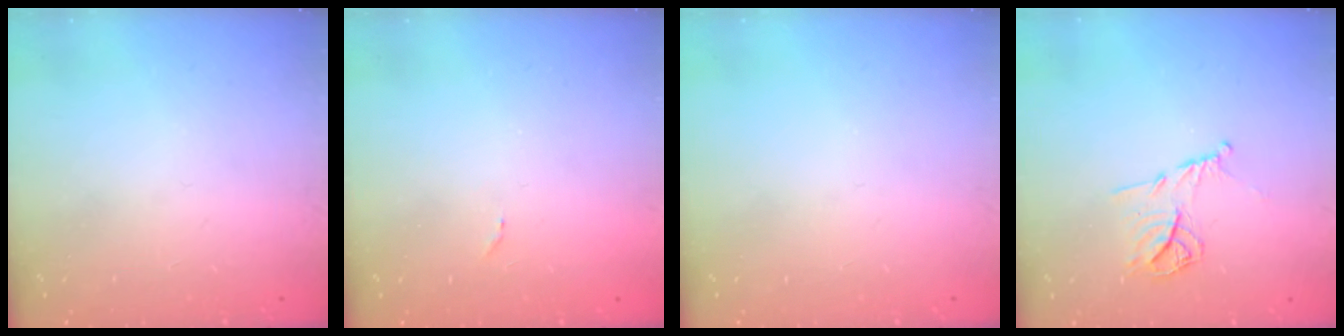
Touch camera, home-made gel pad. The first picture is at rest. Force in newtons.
{"total": 5.0, "press": 5.0, "slide": 0.3}
{"total": 0.0}
{"total": 9.8, "press": 9.8, "slide": 0.6}